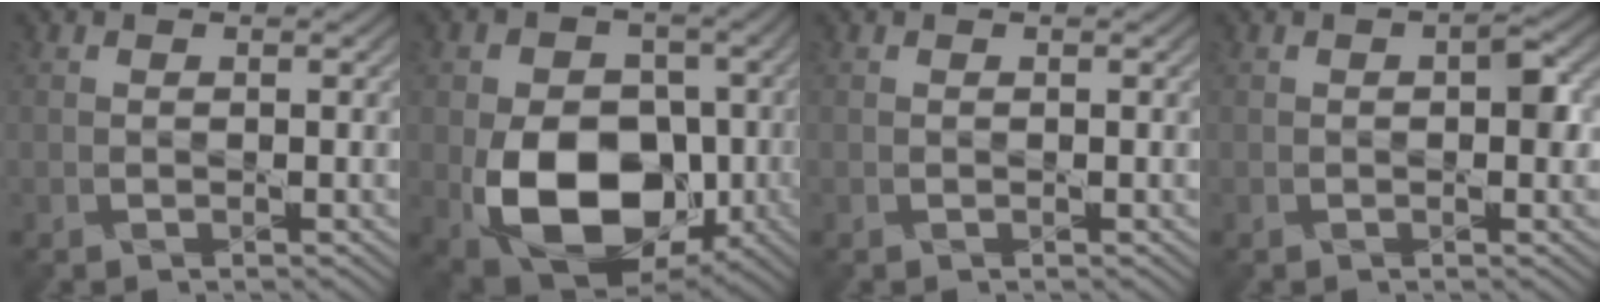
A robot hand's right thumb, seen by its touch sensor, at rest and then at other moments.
{"total": 14.5, "force": [-3.8, 10.1, 9.7], "torque": [-0.161, -0.027, -0.071]}
{"total": 0.0}
{"total": 1.5, "force": [-0.1, 0.7, 1.3], "torque": [-0.016, 0.001, -0.005]}